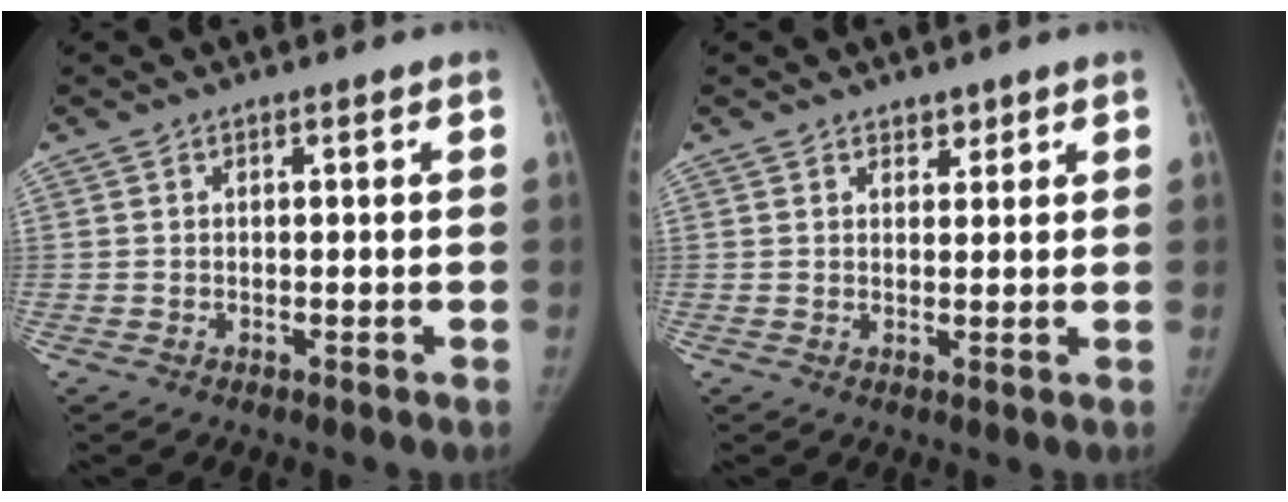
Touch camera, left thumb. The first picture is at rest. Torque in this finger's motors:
{"motor_torque": [0.20, -0.01, 0.11, -0.24, 0.00]}